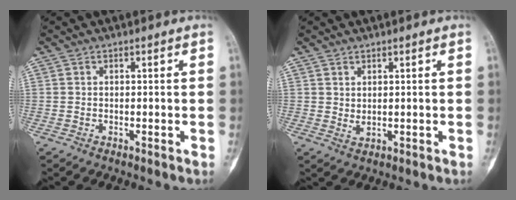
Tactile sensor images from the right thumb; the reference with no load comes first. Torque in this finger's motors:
{"motor_torque": [-0.15, -0.03, -0.08, 0.10, 0.08]}